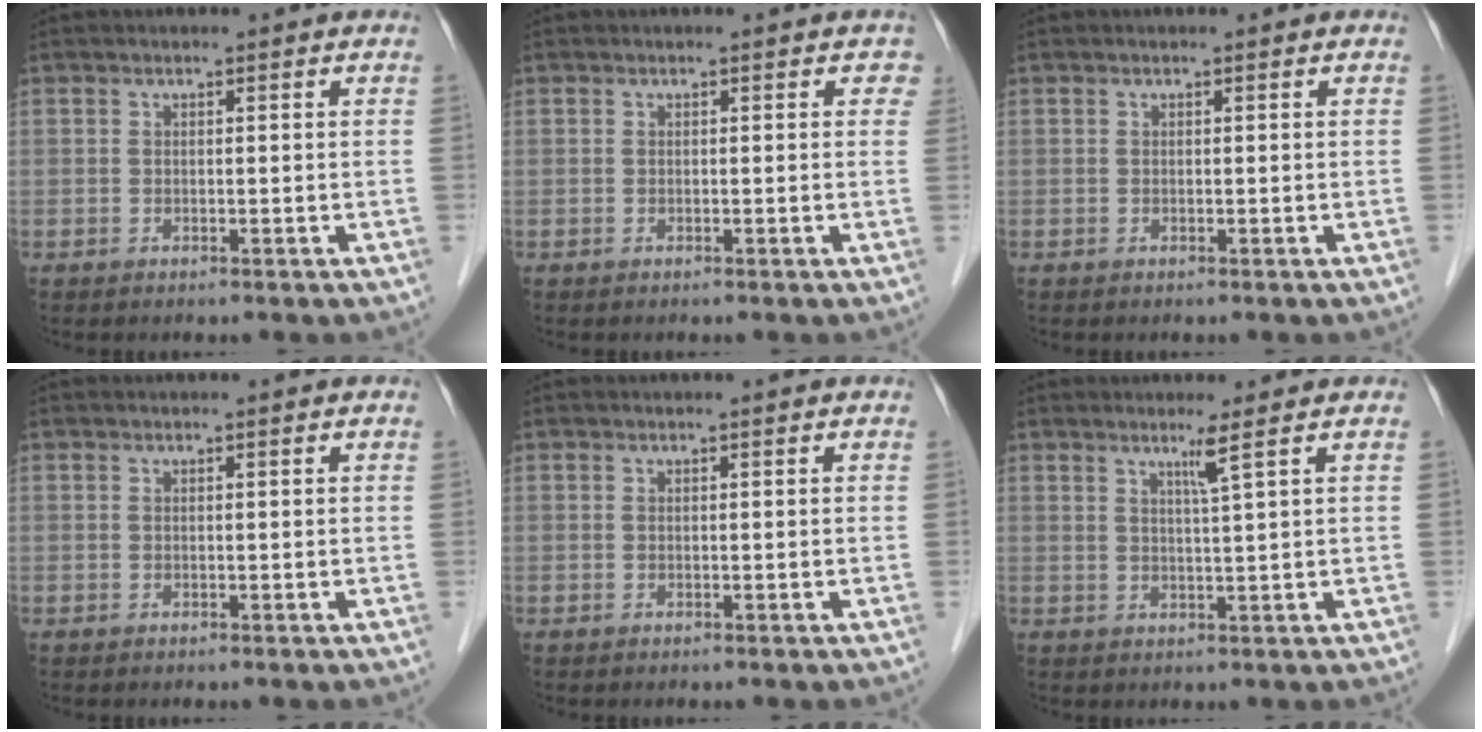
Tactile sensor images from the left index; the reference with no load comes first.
{"total": 0.8, "force": [0.3, 0.7, 0.3], "torque": [0.017, 0.004, -0.006]}
{"total": 0.0}
{"total": 0.0}
{"total": 0.0}
{"total": 2.6, "force": [1.4, -1.1, 1.9], "torque": [-0.041, -0.010, 0.033]}